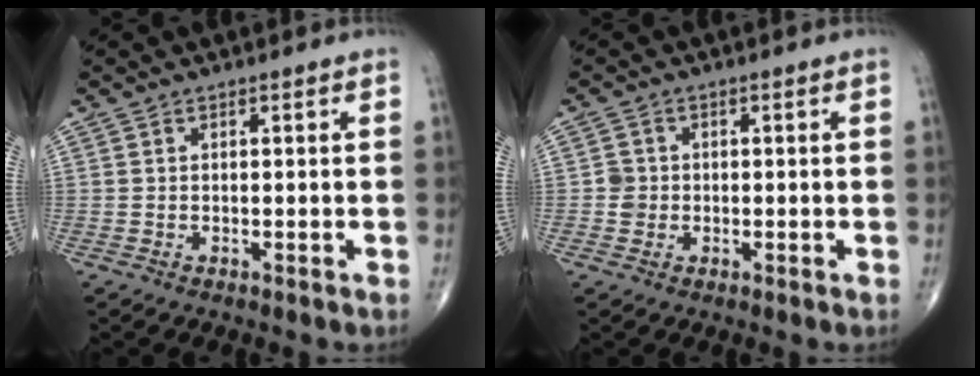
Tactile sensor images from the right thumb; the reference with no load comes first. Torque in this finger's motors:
{"motor_torque": [0.01, 0.18, 0.13, 0.09, -0.01]}